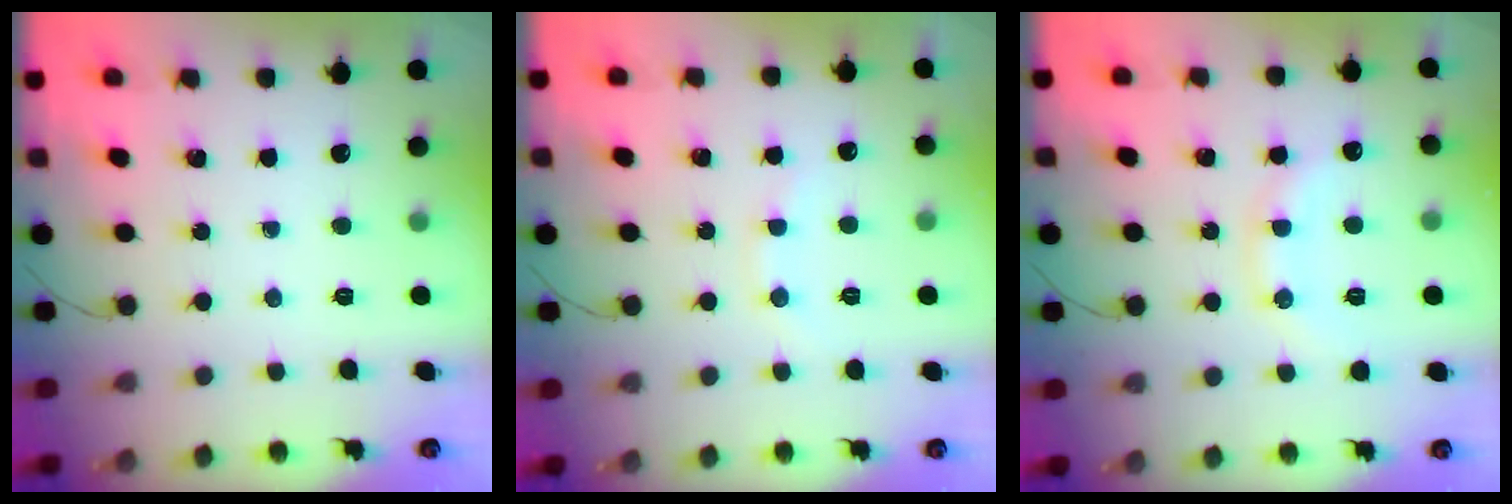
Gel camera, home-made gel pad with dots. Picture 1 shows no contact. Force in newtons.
{"total": 6.9, "press": 6.8, "slide": 1.4}
{"total": 12.3, "press": 12.2, "slide": 0.8}